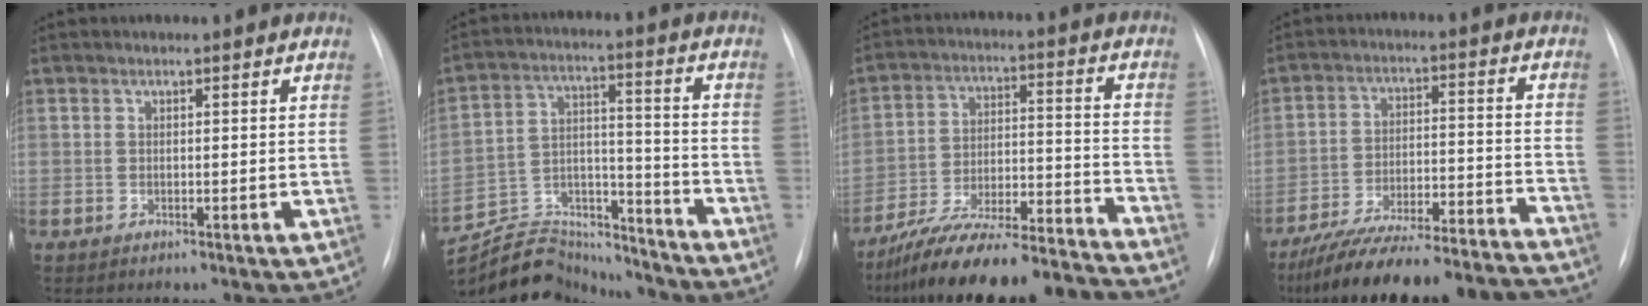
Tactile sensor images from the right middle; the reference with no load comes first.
{"total": 17.6, "force": [-17.0, 4.0, 2.1], "torque": [-0.044, 0.047, -0.265]}
{"total": 19.7, "force": [-18.3, 0.6, 7.1], "torque": [-0.124, 0.012, -0.292]}
{"total": 24.0, "force": [-22.1, 2.6, 9.0], "torque": [-0.123, 0.004, -0.323]}